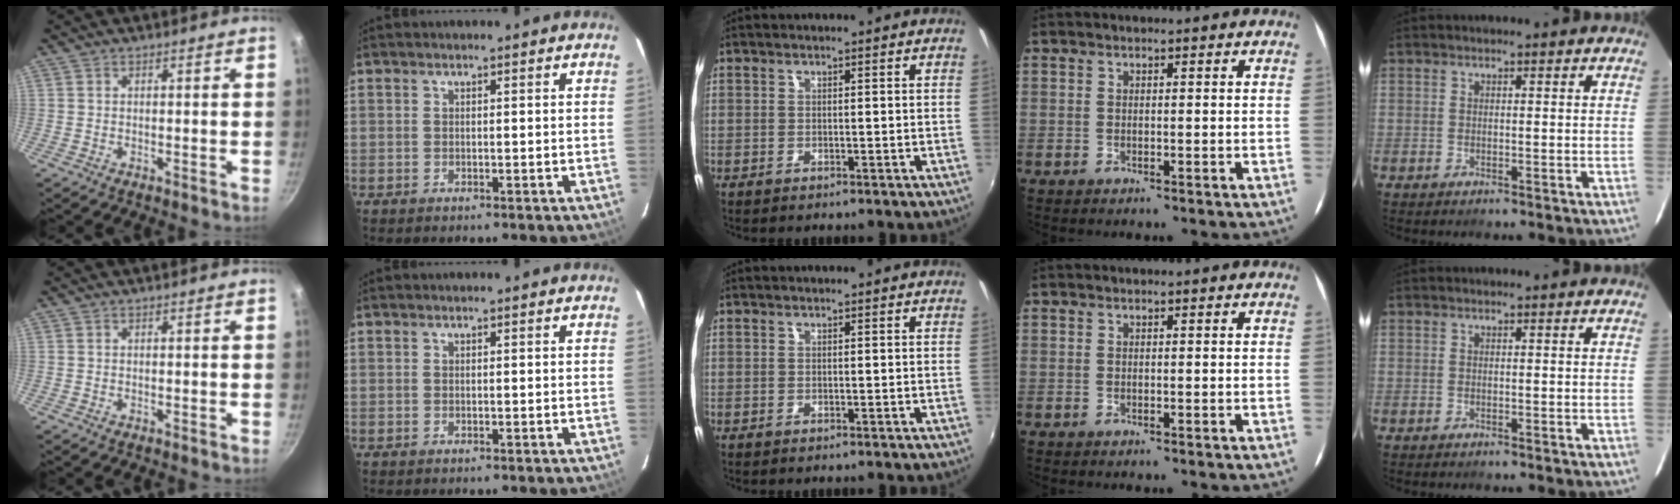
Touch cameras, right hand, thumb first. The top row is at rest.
{}